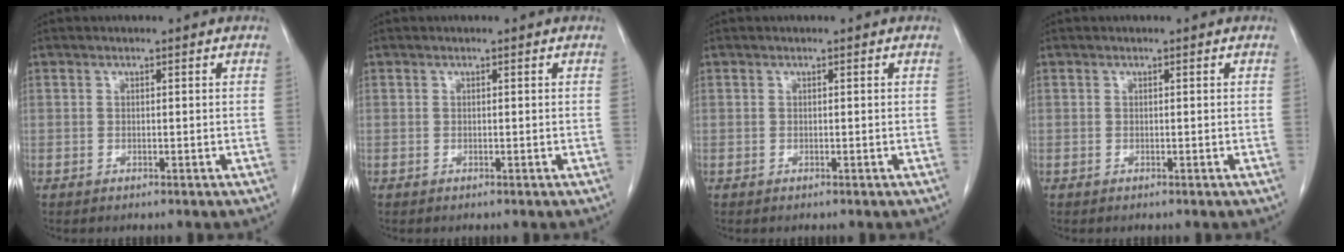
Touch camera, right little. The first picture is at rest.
{"total": 0.0}
{"total": 0.0}
{"total": 0.0}